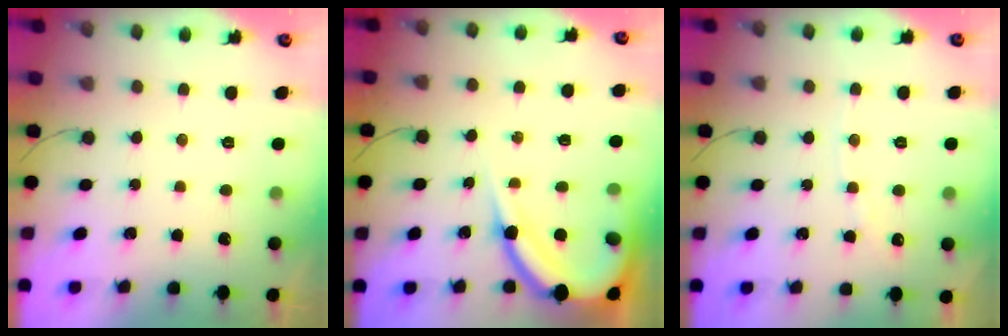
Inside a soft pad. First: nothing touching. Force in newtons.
{"total": 13.2, "press": 13.1, "slide": 1.4}
{"total": 5.9, "press": 5.8, "slide": 0.8}